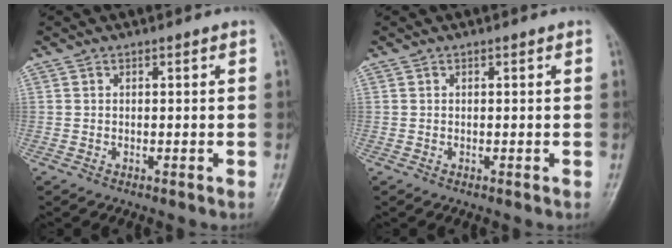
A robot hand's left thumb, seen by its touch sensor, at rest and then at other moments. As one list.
[{"total": 0.0}]